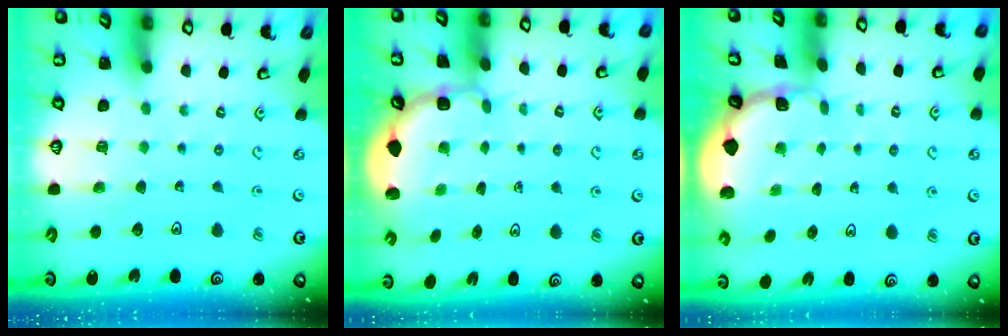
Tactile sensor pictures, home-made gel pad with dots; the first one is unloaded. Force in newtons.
{"total": 2.7, "press": 2.3, "slide": 1.4}
{"total": 1.1, "press": 1.1, "slide": 0.1}